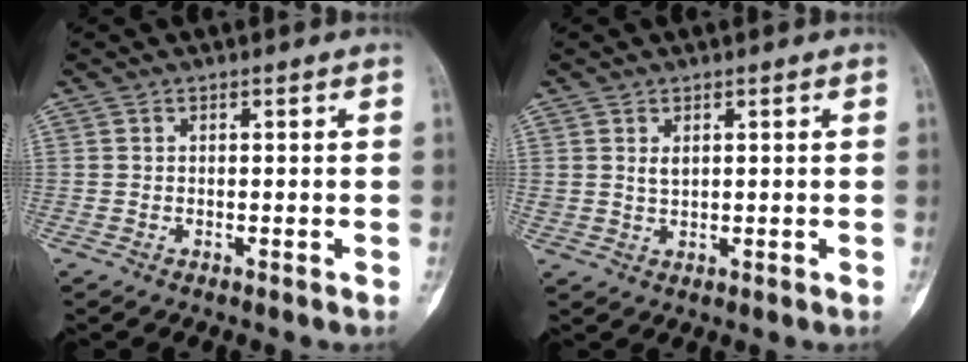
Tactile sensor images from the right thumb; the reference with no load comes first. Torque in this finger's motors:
{"motor_torque": [0.00, 0.01, 0.57, 0.02, 0.05]}